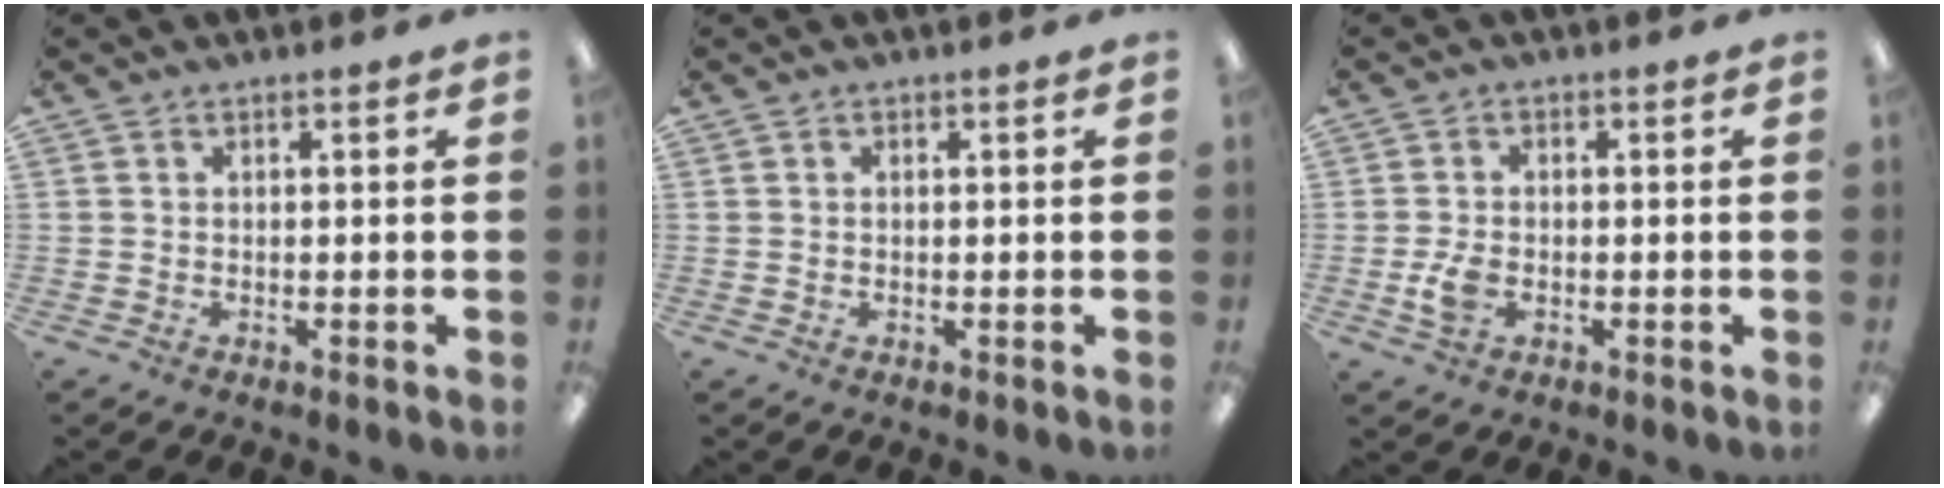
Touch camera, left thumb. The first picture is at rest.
{"total": 0.0}
{"total": 4.6, "force": [-1.1, 3.1, 3.3], "torque": [-0.066, -0.002, -0.024]}